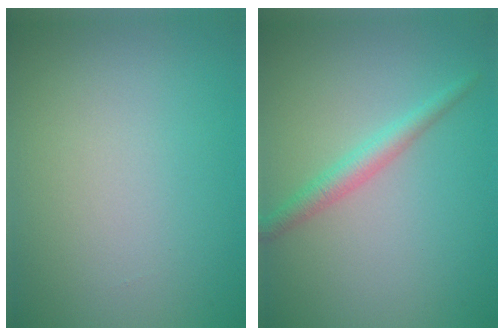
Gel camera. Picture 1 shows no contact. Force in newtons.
{"total": 2.2, "press": 2.2, "slide": 0.0}